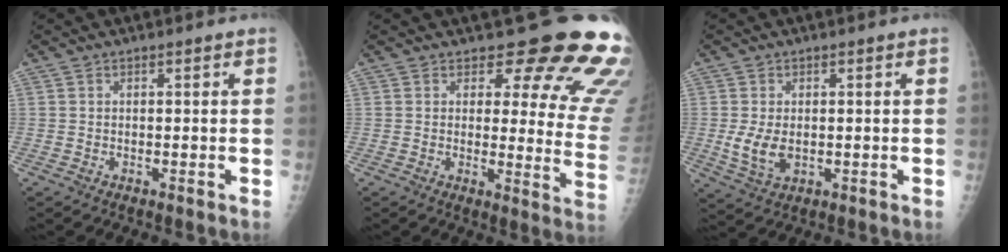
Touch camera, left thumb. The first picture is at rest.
{"total": 16.8, "force": [13.8, 5.8, 7.6], "torque": [-0.037, -0.118, 0.137]}
{"total": 6.0, "force": [-0.6, 3.9, 4.6], "torque": [-0.087, -0.007, -0.002]}